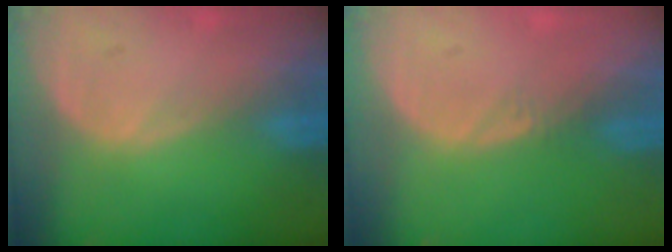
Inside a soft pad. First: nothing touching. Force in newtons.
{"total": 0.5, "press": 0.5, "slide": 0.2}